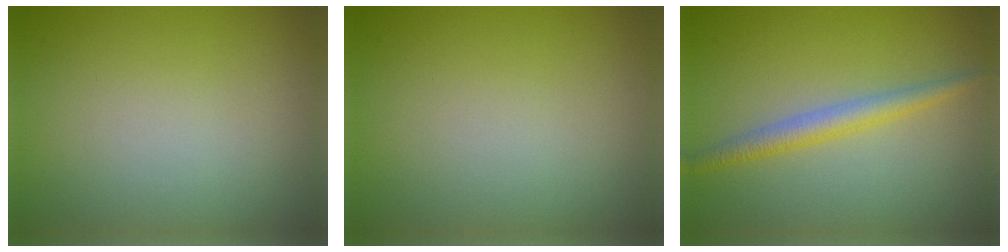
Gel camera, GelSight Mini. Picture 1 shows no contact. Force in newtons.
{"total": 0.0}
{"total": 2.4, "press": 2.4, "slide": 0.0}